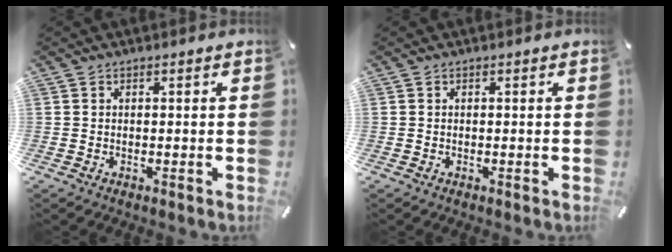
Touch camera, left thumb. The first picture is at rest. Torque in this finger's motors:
{"motor_torque": [-0.09, -0.29, -0.07, -0.04, 0.01]}